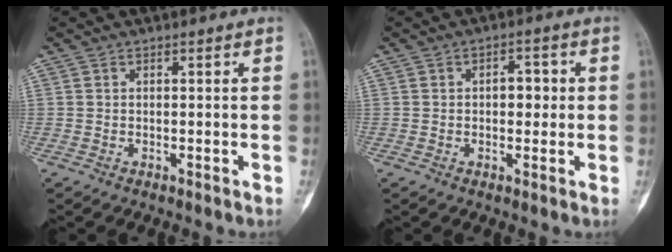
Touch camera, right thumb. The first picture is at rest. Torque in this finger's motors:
{"motor_torque": [0.76, 0.61, 0.09, -0.10, 0.10]}